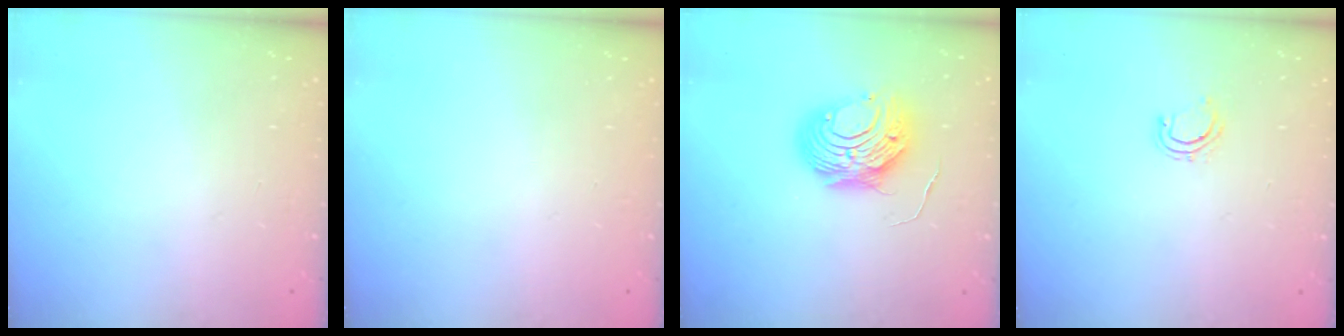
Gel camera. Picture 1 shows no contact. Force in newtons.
{"total": 0.0}
{"total": 9.4, "press": 9.4, "slide": 1.0}
{"total": 4.2, "press": 4.0, "slide": 1.2}